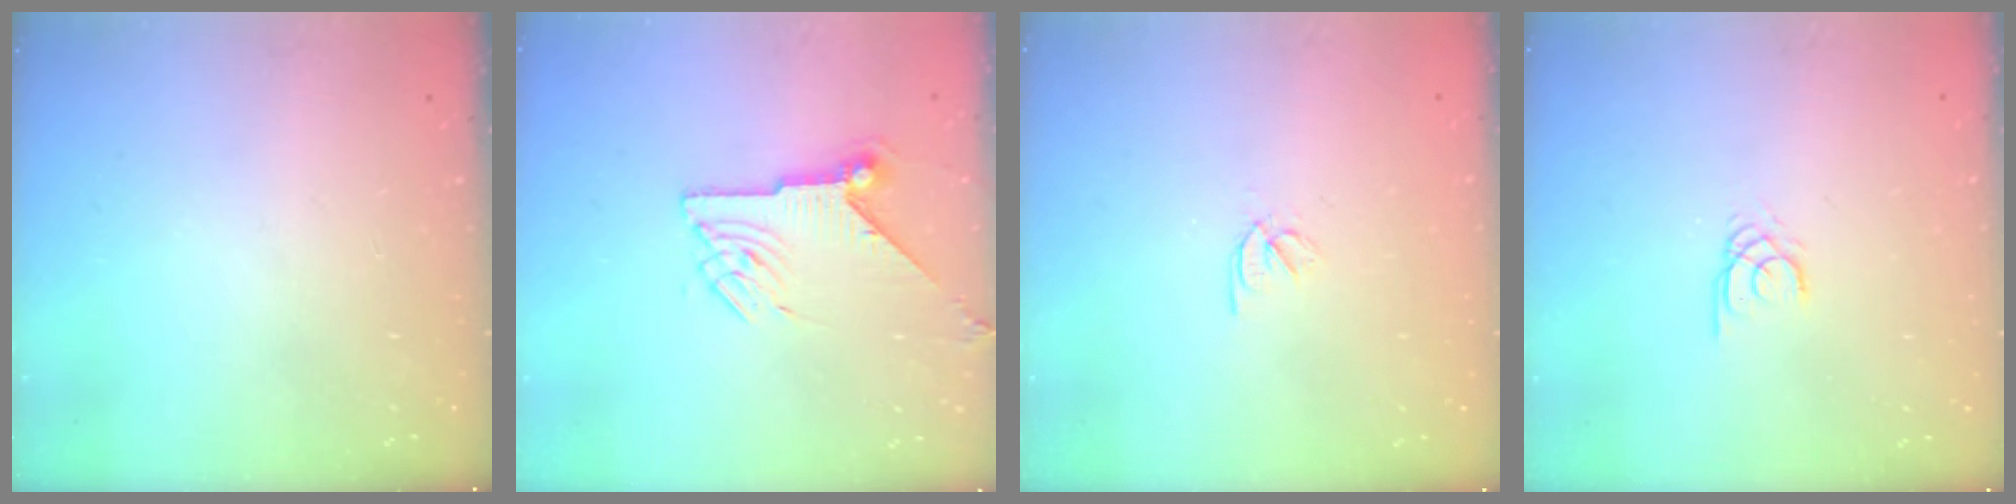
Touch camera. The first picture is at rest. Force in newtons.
{"total": 8.3, "press": 8.3, "slide": 0.3}
{"total": 2.4, "press": 2.3, "slide": 0.7}
{"total": 1.7, "press": 1.7, "slide": 0.2}